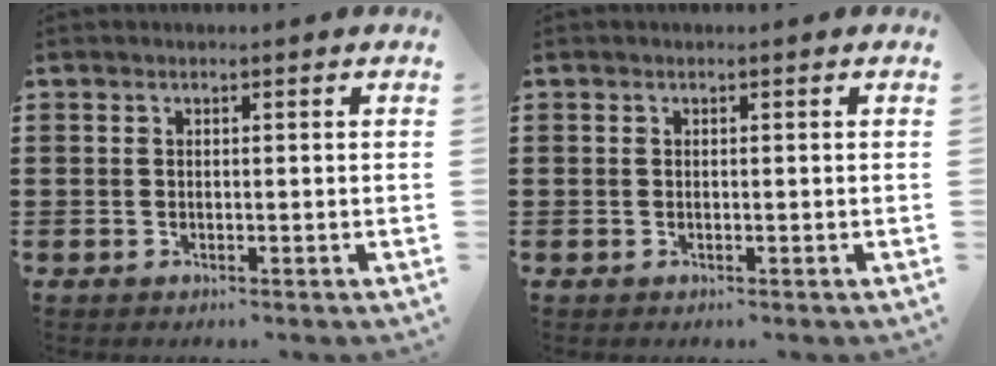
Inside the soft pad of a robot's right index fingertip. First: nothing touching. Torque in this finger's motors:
{"motor_torque": [2.14, 0.00, -0.03, 0.00]}